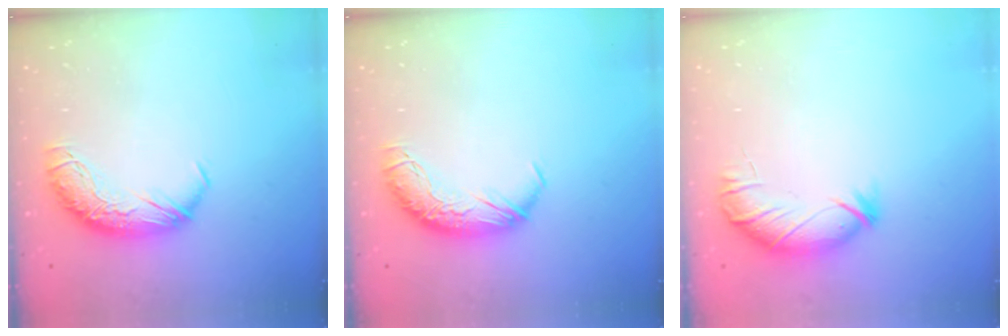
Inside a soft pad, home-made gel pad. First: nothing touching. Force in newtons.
{"total": 0.0}
{"total": 3.8, "press": 3.7, "slide": 0.8}